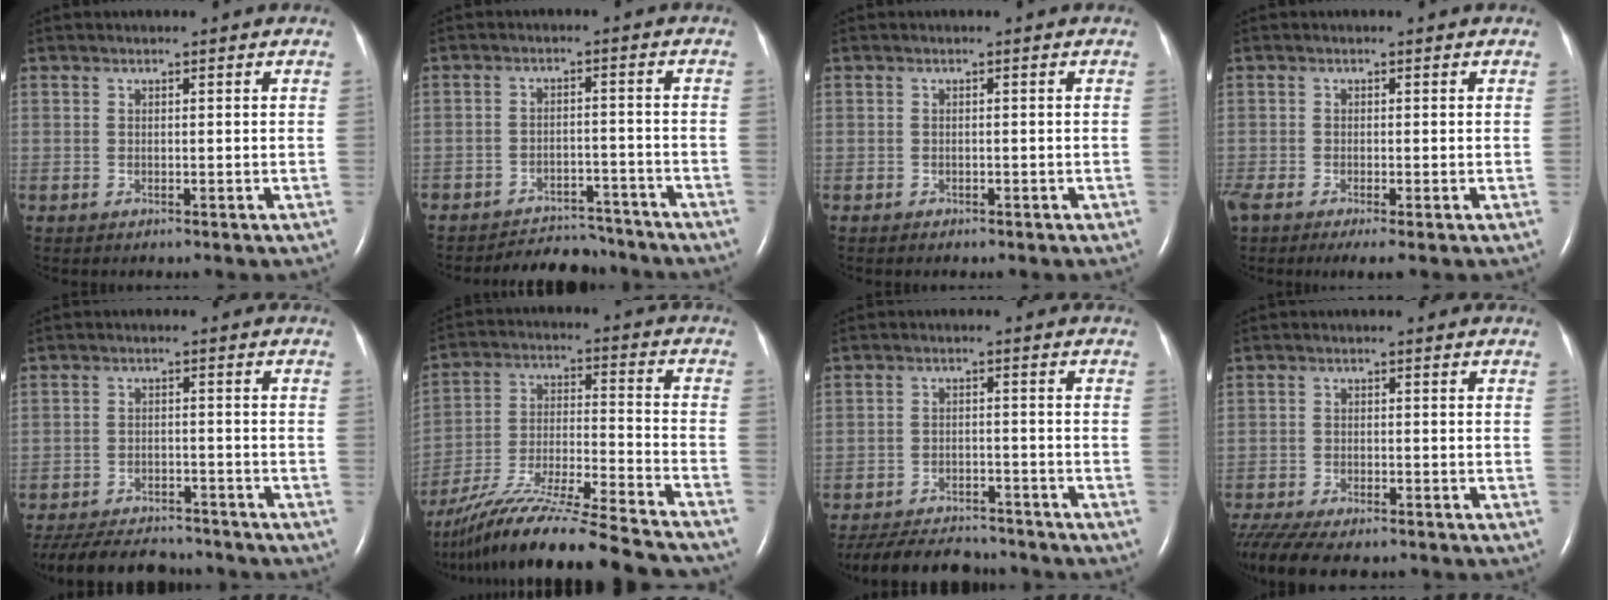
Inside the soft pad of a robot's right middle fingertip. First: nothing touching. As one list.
[{"total": 8.6, "force": [-8.2, 2.4, 0.5], "torque": [0.000, 0.008, -0.112]}, {"total": 0.9, "force": [-0.6, 0.4, 0.4], "torque": [-0.013, 0.000, -0.004]}, {"total": 4.7, "force": [-3.1, 1.1, 3.3], "torque": [-0.070, -0.016, -0.056]}, {"total": 14.7, "force": [-13.1, 4.2, 5.2], "torque": [-0.119, -0.011, -0.187]}, {"total": 29.0, "force": [-25.1, 1.5, 14.4], "torque": [-0.232, -0.048, -0.395]}, {"total": 12.7, "force": [-11.6, 3.4, 4.0], "torque": [-0.074, -0.005, -0.165]}, {"total": 11.6, "force": [-9.6, 3.2, 5.6], "torque": [-0.105, -0.009, -0.147]}]